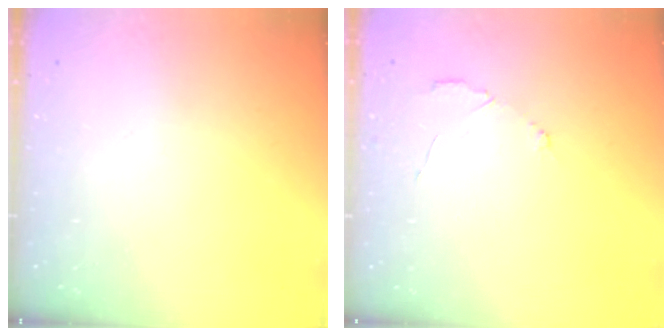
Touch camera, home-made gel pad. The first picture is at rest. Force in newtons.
{"total": 3.0, "press": 3.0, "slide": 0.3}